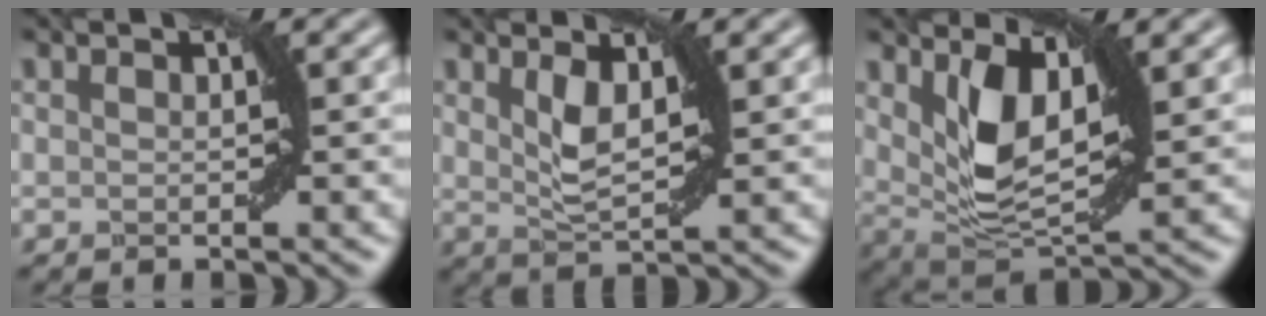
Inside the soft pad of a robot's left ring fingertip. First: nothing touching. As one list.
[{"total": 2.6, "force": [1.2, 0.8, 2.2], "torque": [-0.045, -0.007, 0.025]}, {"total": 5.8, "force": [2.0, 2.8, 4.7], "torque": [-0.096, -0.011, 0.042]}]